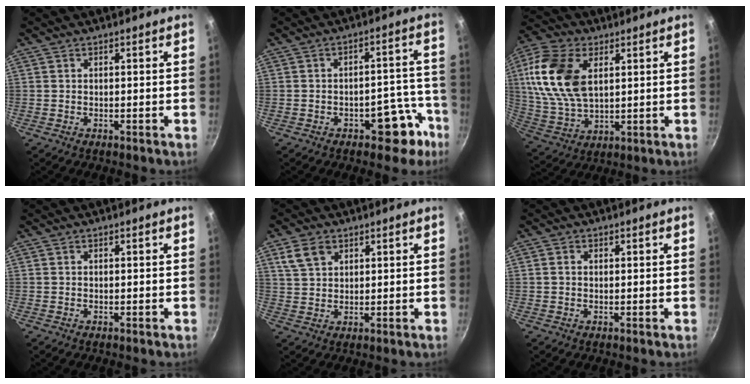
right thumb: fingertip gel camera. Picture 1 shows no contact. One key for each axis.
{"total": 8.8, "fx": -4.7, "fy": 5.3, "fz": 5.3, "tx": -0.007, "ty": 0.059, "tz": -0.043}
{"total": 17.5, "fx": 4.6, "fy": 10.7, "fz": 13.0, "tx": -0.245, "ty": -0.010, "tz": 0.093}
{"total": 0.0}
{"total": 5.5, "fx": 2.8, "fy": 3.7, "fz": 2.9, "tx": -0.042, "ty": -0.001, "tz": 0.057}
{"total": 1.1, "fx": 0.2, "fy": 0.9, "fz": 0.6, "tx": -0.010, "ty": 0.005, "tz": 0.003}